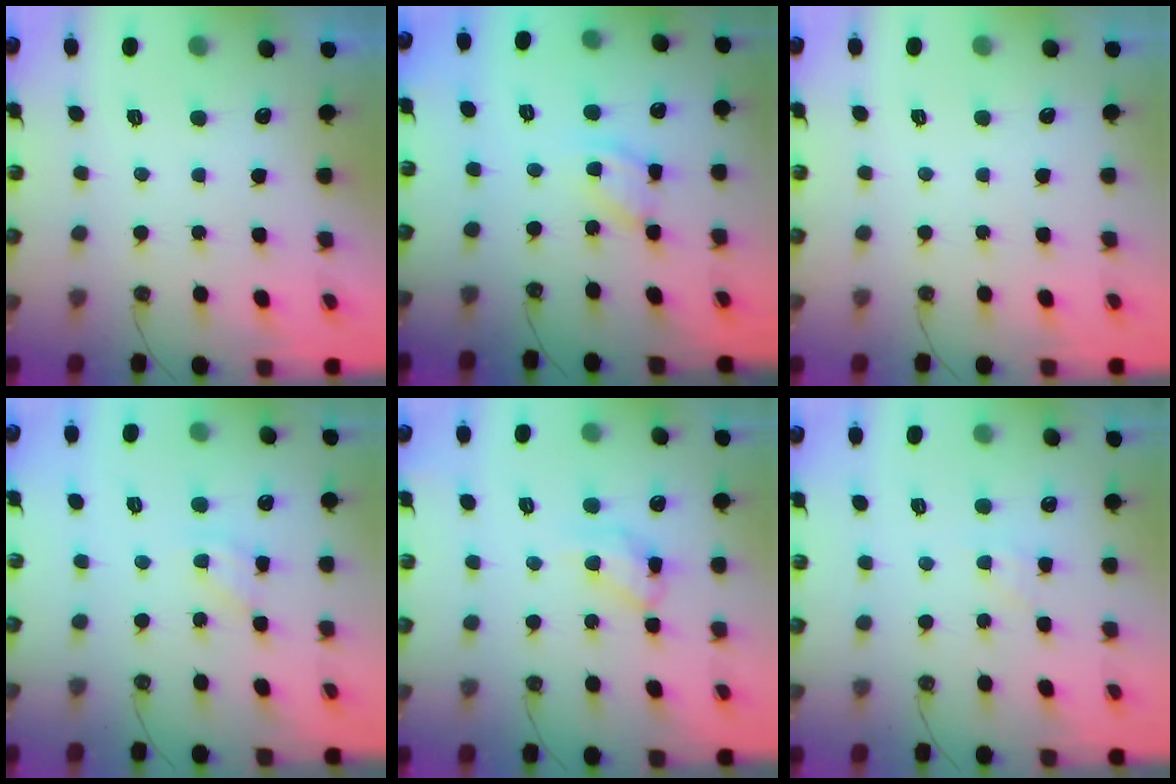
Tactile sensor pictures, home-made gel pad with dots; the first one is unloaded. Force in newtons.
{"total": 8.5, "press": 8.5, "slide": 0.4}
{"total": 0.0}
{"total": 4.7, "press": 4.7, "slide": 0.1}
{"total": 11.6, "press": 11.6, "slide": 0.1}
{"total": 1.4, "press": 1.4, "slide": 0.3}